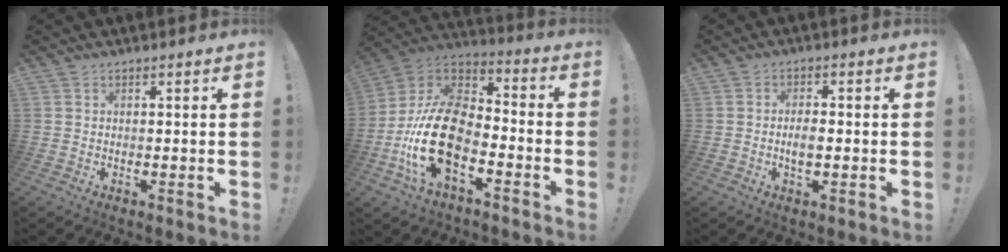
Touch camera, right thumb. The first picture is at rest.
{"total": 21.6, "force": [-7.6, 12.4, 16.0], "torque": [-0.332, 0.039, -0.123]}
{"total": 3.8, "force": [-0.9, 1.4, 3.4], "torque": [-0.053, -0.003, -0.020]}